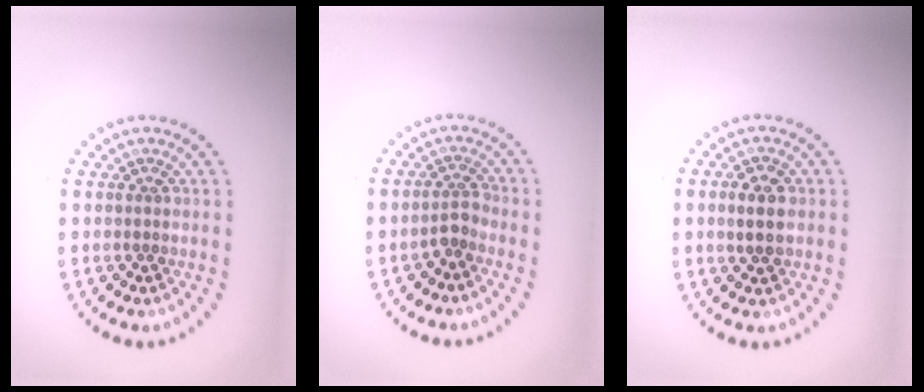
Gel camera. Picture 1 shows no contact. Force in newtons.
{"total": 1.6, "press": 1.1, "slide": 1.1}
{"total": 2.6, "press": 2.6, "slide": 0.1}